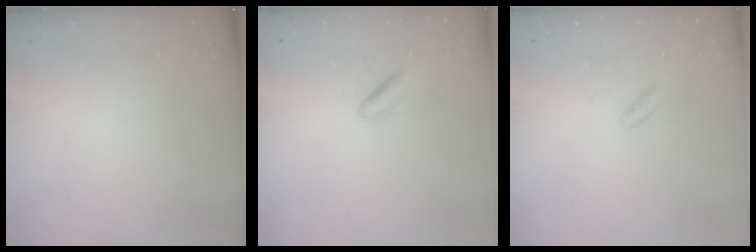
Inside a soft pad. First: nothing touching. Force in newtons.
{"total": 2.8, "press": 2.6, "slide": 0.8}
{"total": 1.5, "press": 1.2, "slide": 0.9}